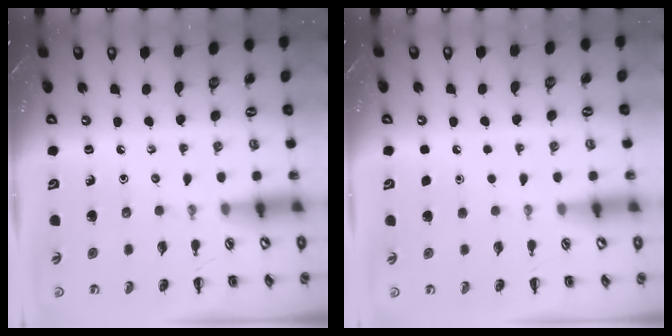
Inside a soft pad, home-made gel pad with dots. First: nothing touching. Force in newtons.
{"total": 1.6, "press": 1.6, "slide": 0.1}